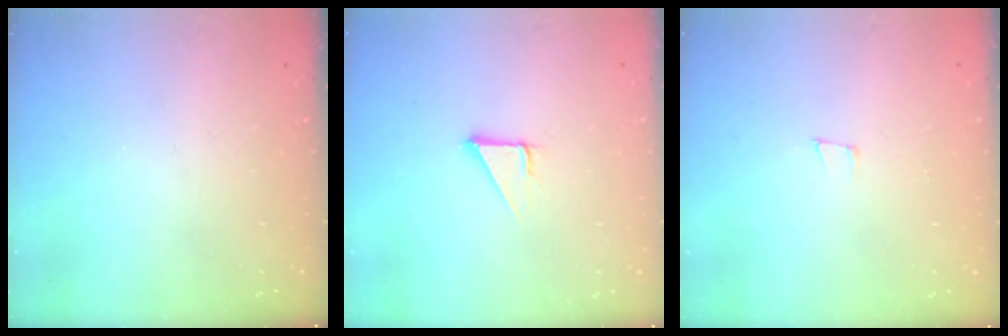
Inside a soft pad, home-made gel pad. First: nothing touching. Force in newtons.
{"total": 2.8, "press": 2.8, "slide": 0.1}
{"total": 4.4, "press": 3.3, "slide": 2.9}